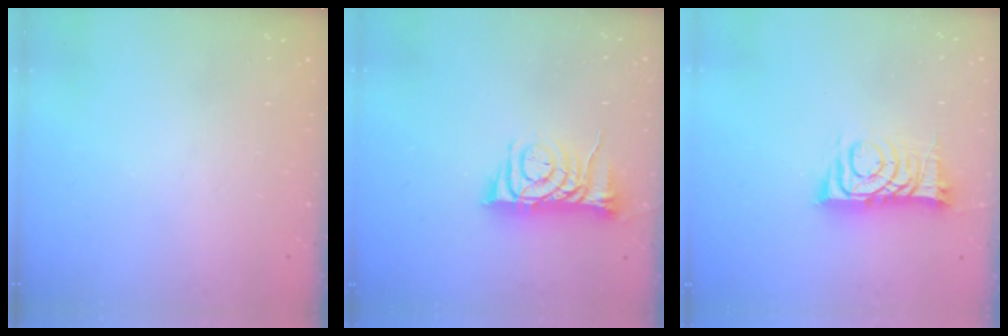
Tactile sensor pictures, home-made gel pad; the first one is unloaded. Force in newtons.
{"total": 8.0, "press": 8.0, "slide": 0.1}
{"total": 9.2, "press": 9.2, "slide": 0.1}